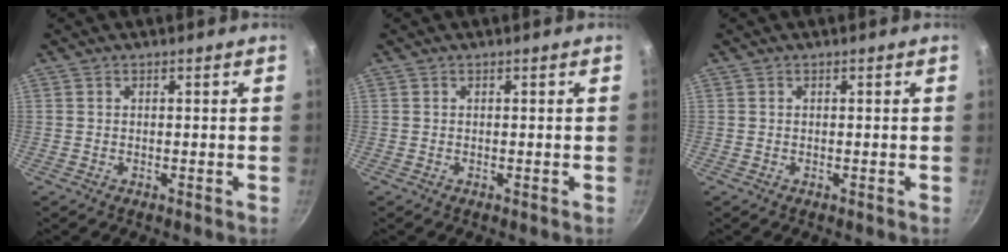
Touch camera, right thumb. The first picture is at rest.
{"total": 0.0}
{"total": 0.0}